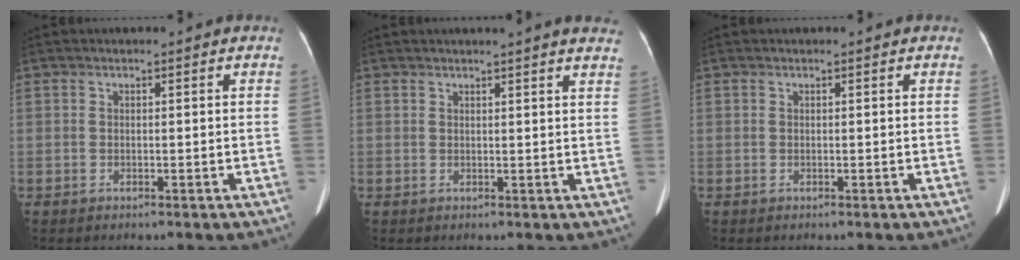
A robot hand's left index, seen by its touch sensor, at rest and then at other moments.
{"total": 9.3, "force": [8.5, 0.1, 3.8], "torque": [-0.040, -0.007, 0.075]}
{"total": 0.0}